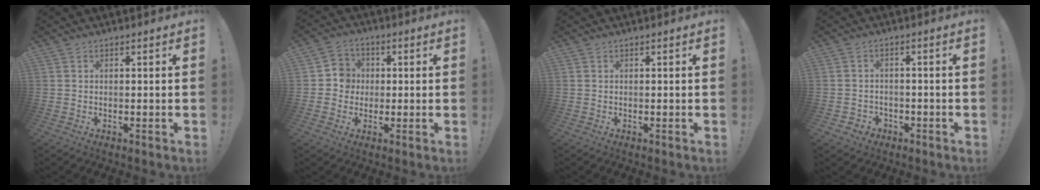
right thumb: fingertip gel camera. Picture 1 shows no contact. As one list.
[{"total": 6.2, "force": [-0.4, 6.0, 1.6], "torque": [-0.018, 0.010, -0.006]}, {"total": 0.0}, {"total": 2.9, "force": [-1.4, 2.4, 0.9], "torque": [-0.016, 0.005, -0.023]}]